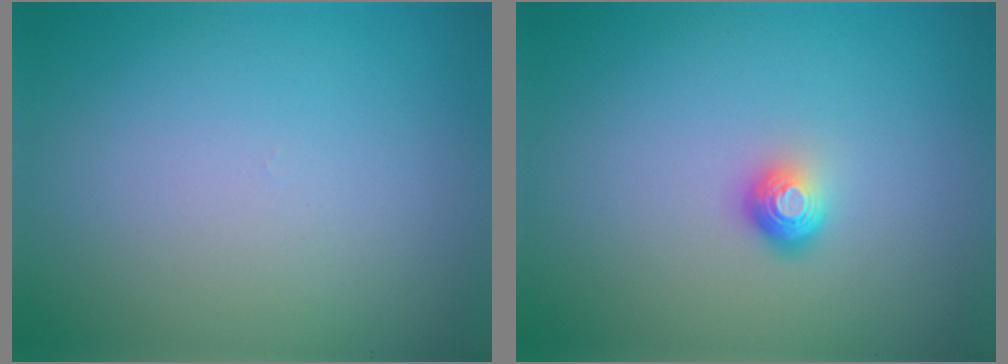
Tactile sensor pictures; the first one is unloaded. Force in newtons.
{"total": 1.8, "press": 1.2, "slide": 1.4}